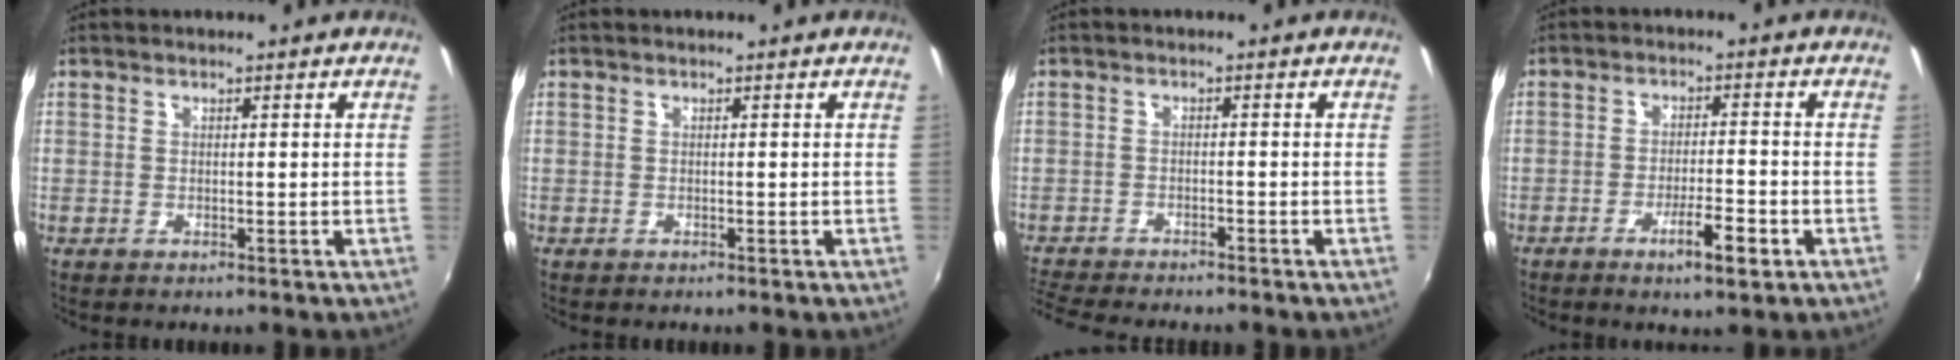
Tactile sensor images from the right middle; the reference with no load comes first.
{"total": 0.0}
{"total": 7.8, "force": [-7.2, 0.9, 2.8], "torque": [-0.080, -0.021, -0.122]}
{"total": 5.6, "force": [-2.9, 0.8, 4.6], "torque": [-0.090, -0.007, -0.045]}